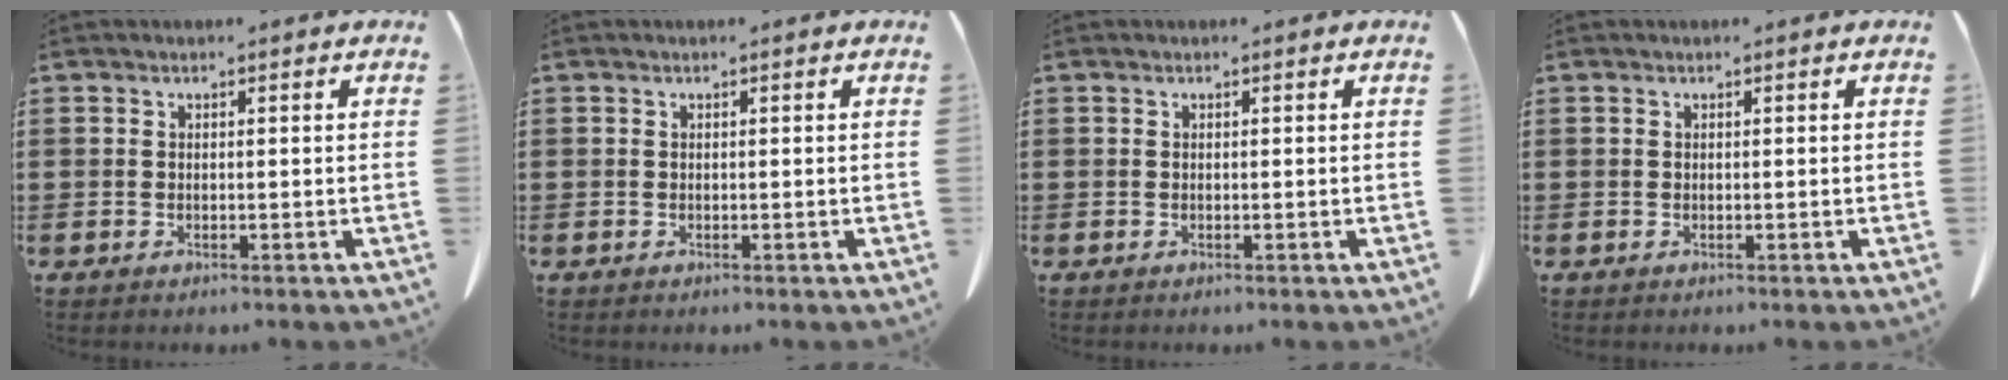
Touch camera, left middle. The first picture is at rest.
{"total": 0.0}
{"total": 0.0}
{"total": 0.0}